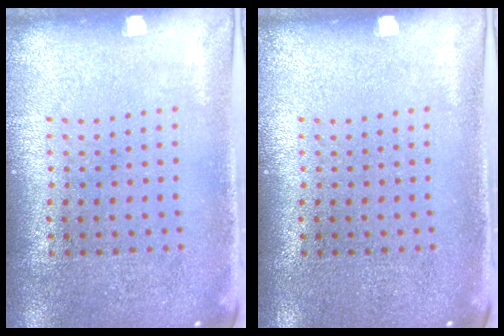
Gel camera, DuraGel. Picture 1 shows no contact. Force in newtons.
{"total": 0.0}